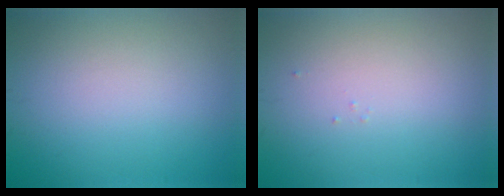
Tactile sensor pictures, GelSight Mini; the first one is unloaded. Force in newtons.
{"total": 0.0}